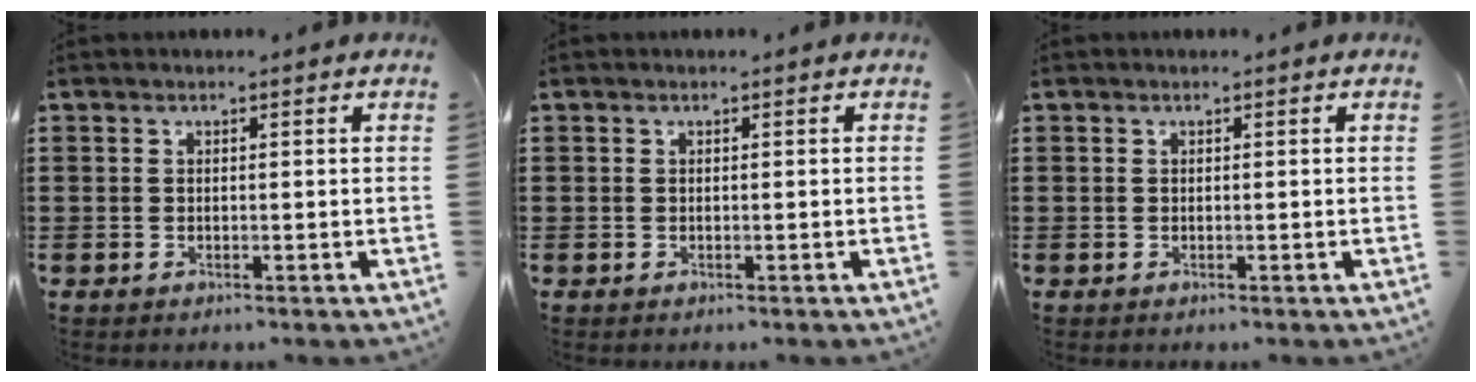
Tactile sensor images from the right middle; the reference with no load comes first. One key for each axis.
{"total": 0.0}
{"total": 0.0}